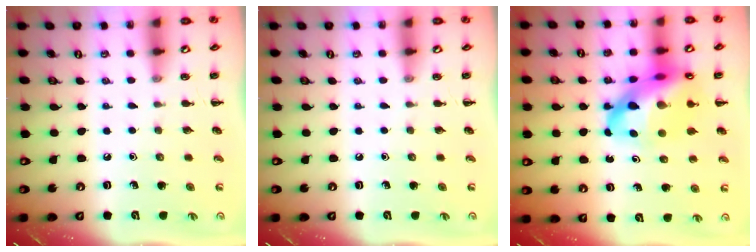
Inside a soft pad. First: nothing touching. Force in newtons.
{"total": 0.0}
{"total": 19.6, "press": 19.0, "slide": 4.7}